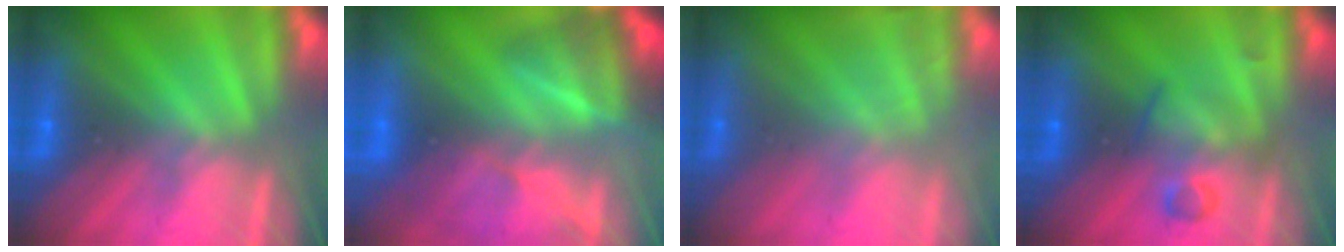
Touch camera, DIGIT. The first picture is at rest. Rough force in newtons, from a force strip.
{"total": 7.8}
{"total": 2.5}
{"total": 3.0}